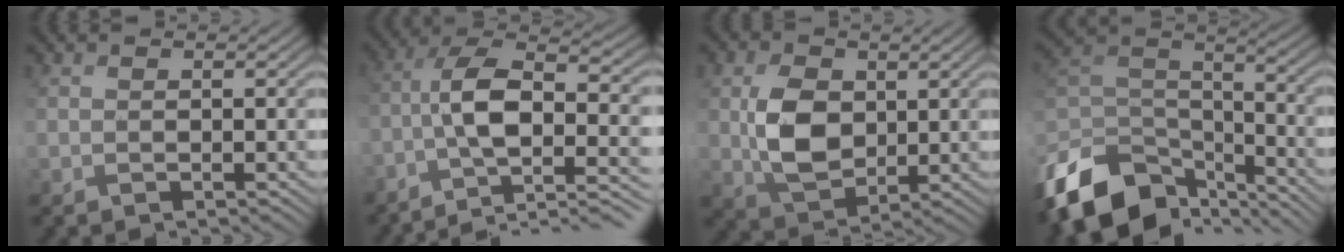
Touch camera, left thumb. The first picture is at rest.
{"total": 13.0, "force": [-4.6, 5.2, 11.0], "torque": [-0.199, 0.007, -0.075]}
{"total": 7.2, "force": [1.0, 4.9, 5.1], "torque": [-0.112, -0.003, 0.024]}
{"total": 16.1, "force": [-10.7, 8.4, 8.6], "torque": [-0.247, -0.018, -0.187]}